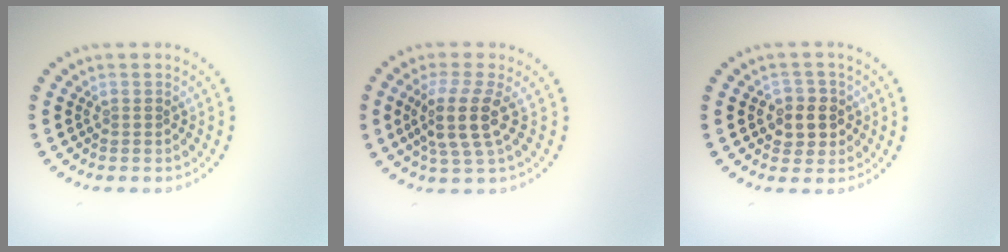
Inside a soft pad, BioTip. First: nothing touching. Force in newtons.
{"total": 4.0, "press": 3.2, "slide": 2.4}
{"total": 2.8, "press": 2.6, "slide": 1.0}